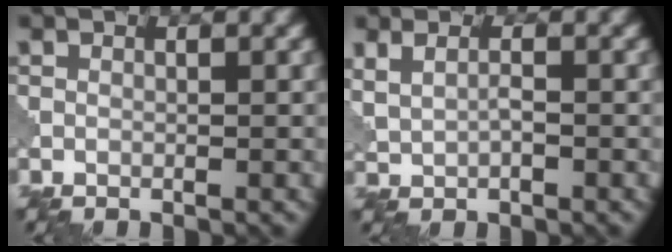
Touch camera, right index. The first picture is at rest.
{"total": 1.9, "force": [0.6, 1.1, 1.4], "torque": [-0.036, 0.000, 0.015]}